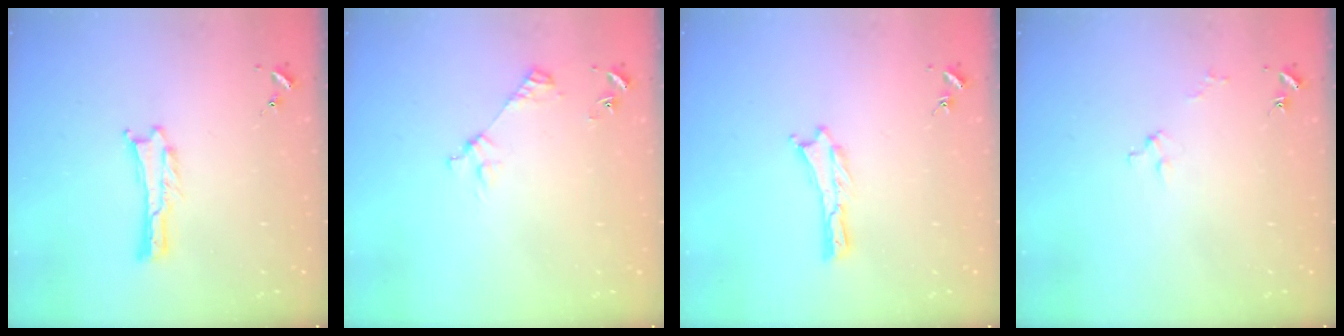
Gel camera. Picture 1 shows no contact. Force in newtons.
{"total": 3.1, "press": 3.1, "slide": 0.3}
{"total": 0.0}
{"total": 2.0, "press": 2.0, "slide": 0.1}